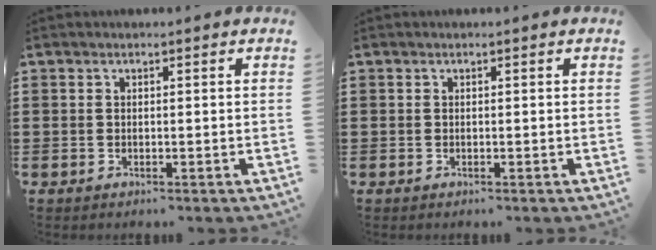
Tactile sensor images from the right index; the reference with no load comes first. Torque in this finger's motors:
{"motor_torque": [0.00, 0.00, 0.00, 0.00]}